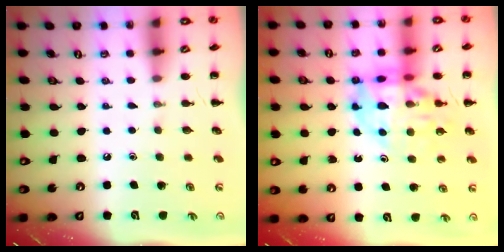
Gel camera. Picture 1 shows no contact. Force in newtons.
{"total": 16.0, "press": 15.6, "slide": 3.8}